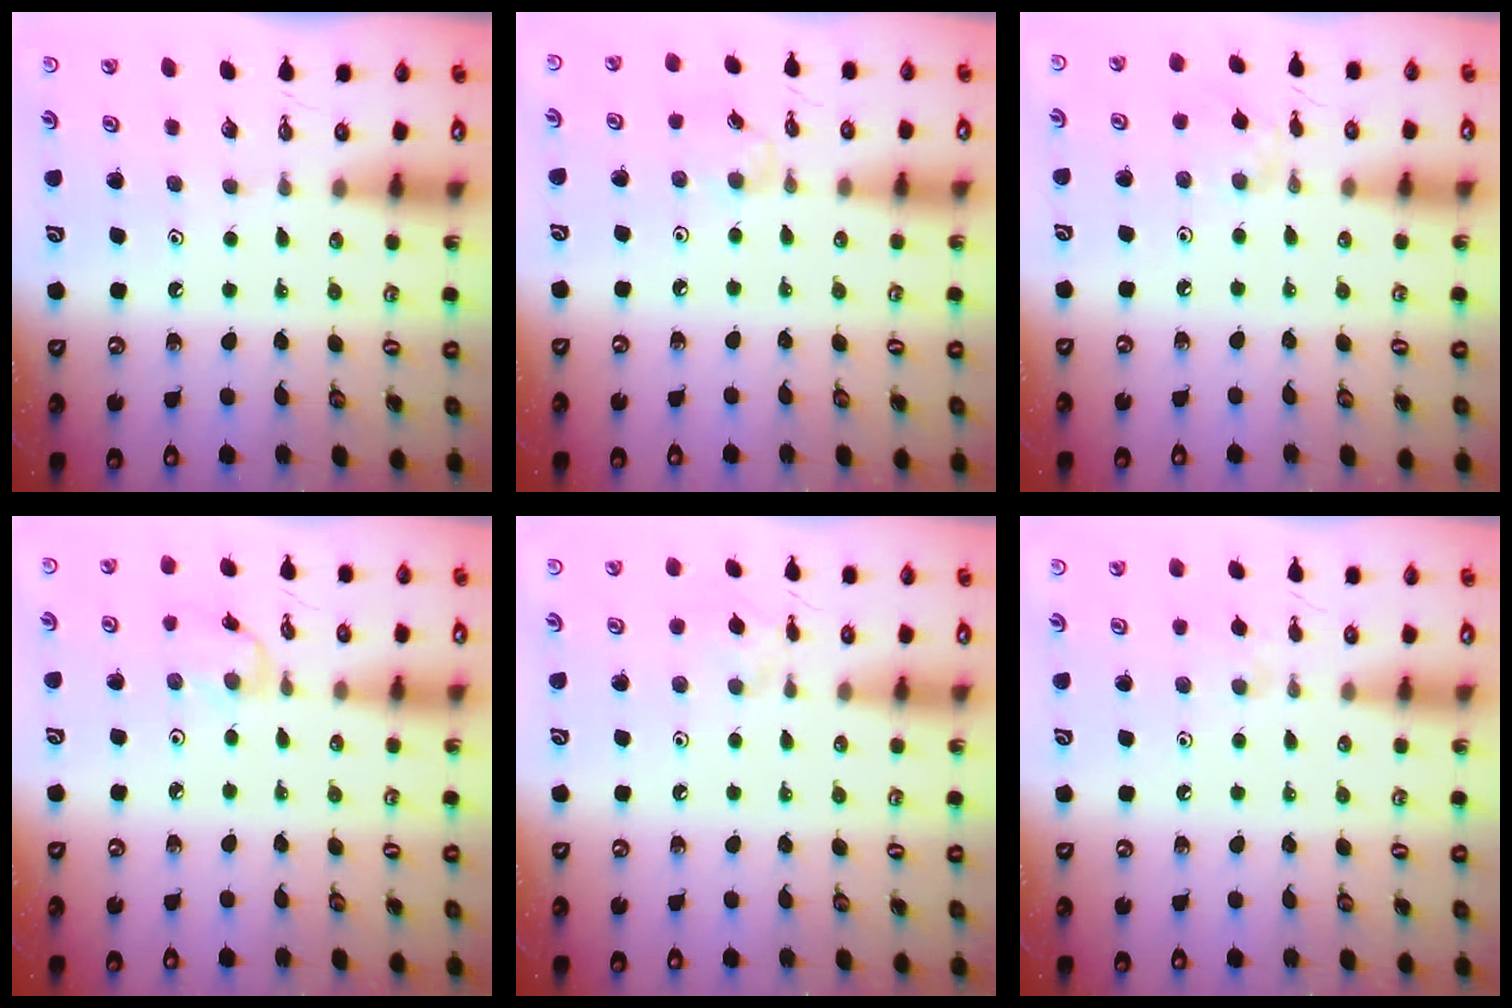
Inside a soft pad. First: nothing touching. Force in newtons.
{"total": 2.5, "press": 2.5, "slide": 0.4}
{"total": 2.1, "press": 2.1, "slide": 0.4}
{"total": 2.6, "press": 2.6, "slide": 0.2}
{"total": 2.4, "press": 2.4, "slide": 0.5}
{"total": 6.3, "press": 6.2, "slide": 0.7}